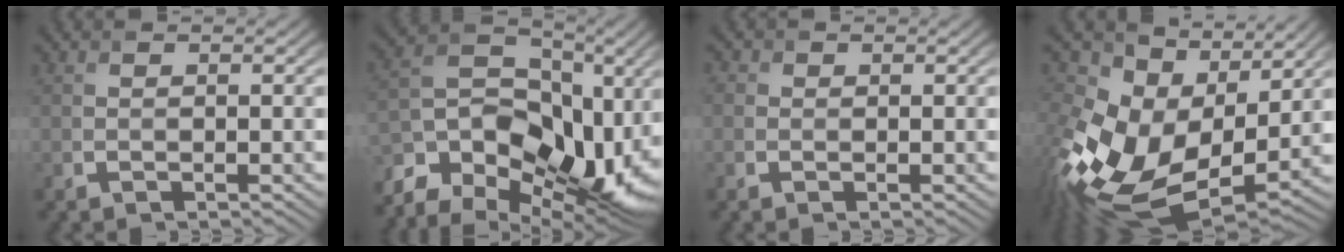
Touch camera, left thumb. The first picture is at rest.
{"total": 16.8, "force": [-7.8, 10.6, 10.3], "torque": [-0.222, -0.017, -0.126]}
{"total": 1.4, "force": [0.2, 1.3, 0.5], "torque": [-0.012, 0.000, 0.004]}
{"total": 16.5, "force": [0.4, 11.2, 12.2], "torque": [-0.261, -0.015, 0.035]}